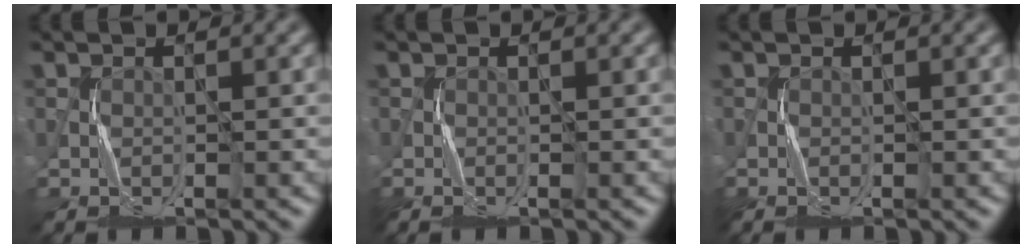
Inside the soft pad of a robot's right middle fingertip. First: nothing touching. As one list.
[{"total": 0.0}, {"total": 0.0}]